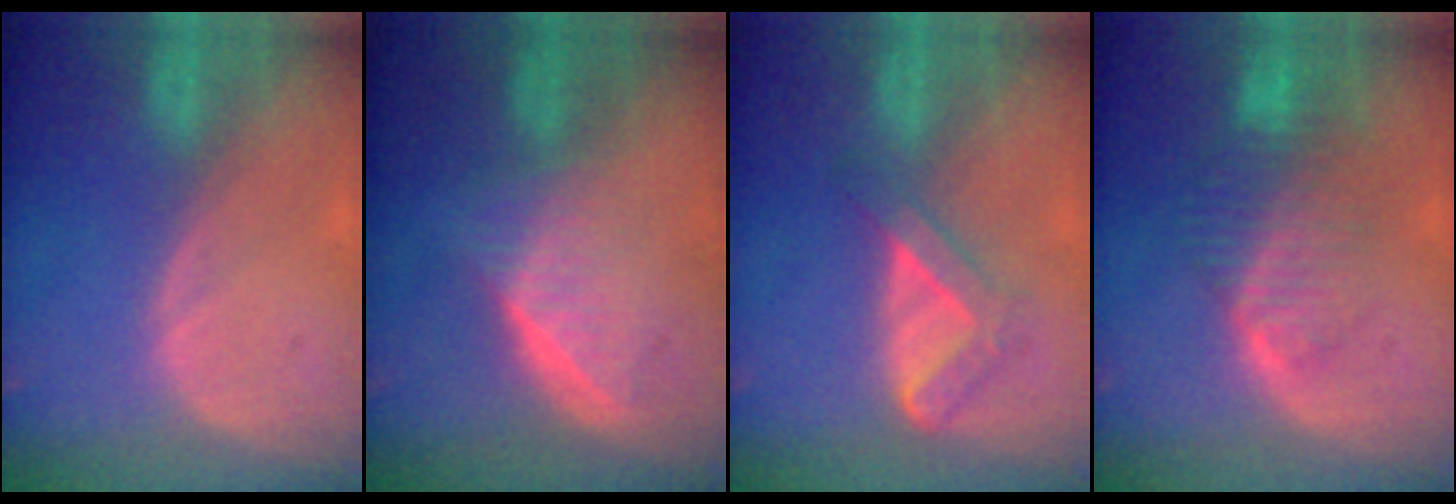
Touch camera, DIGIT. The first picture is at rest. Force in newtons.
{"total": 6.5, "press": 5.9, "slide": 2.9}
{"total": 5.6, "press": 4.8, "slide": 2.9}
{"total": 8.4, "press": 7.2, "slide": 4.2}